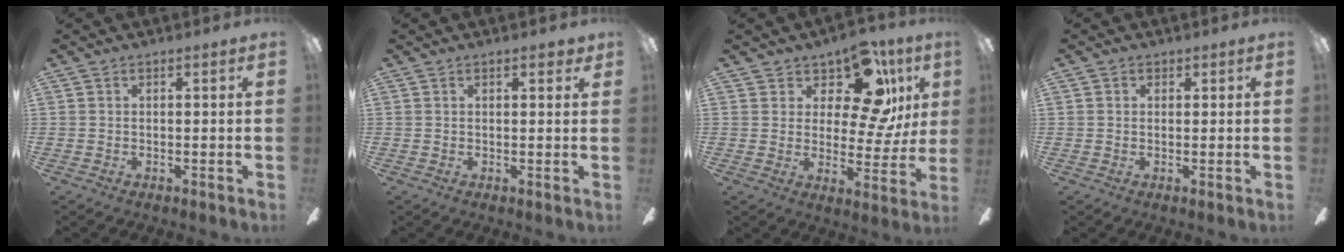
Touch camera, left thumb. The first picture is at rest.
{"total": 2.3, "force": [1.4, 0.7, 1.7], "torque": [-0.012, -0.005, 0.018]}
{"total": 13.4, "force": [8.8, 6.1, 8.1], "torque": [-0.133, -0.058, 0.155]}
{"total": 0.9, "force": [0.4, 0.8, 0.1], "torque": [0.006, -0.001, 0.007]}